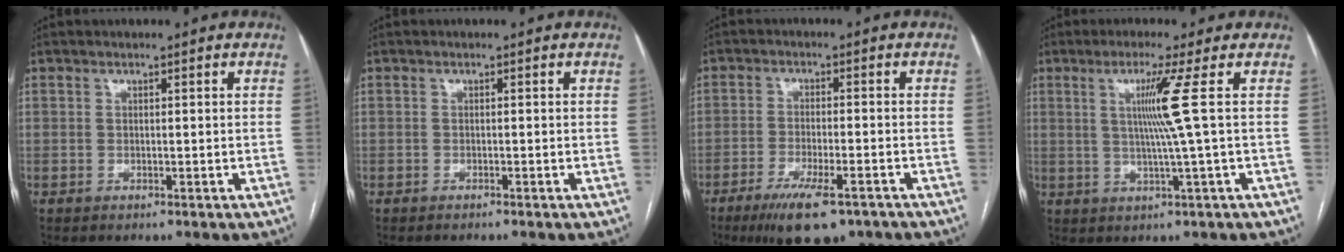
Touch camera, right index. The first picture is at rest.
{"total": 0.8, "force": [-0.7, -0.2, 0.3], "torque": [-0.006, 0.002, -0.011]}
{"total": 10.4, "force": [-7.1, 2.3, 7.3], "torque": [-0.121, -0.020, -0.109]}
{"total": 6.2, "force": [1.2, -2.4, 5.5], "torque": [-0.109, -0.006, 0.028]}